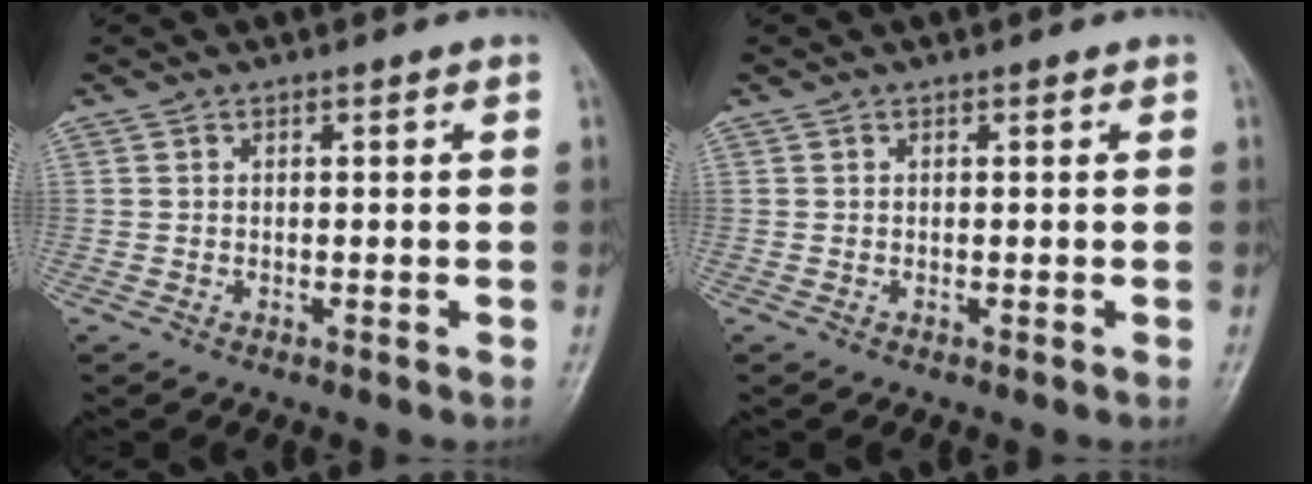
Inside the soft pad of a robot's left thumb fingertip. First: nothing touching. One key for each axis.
{"total": 0.0}